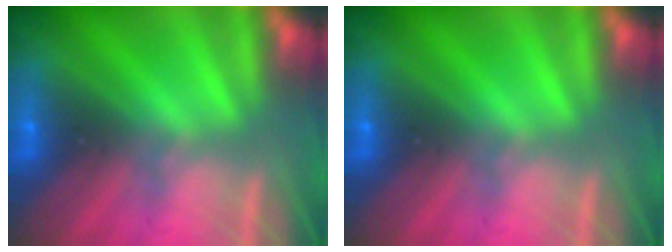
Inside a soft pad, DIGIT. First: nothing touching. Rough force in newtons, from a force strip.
{"total": 0.0}